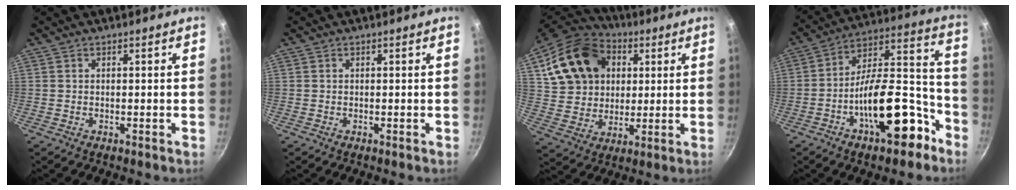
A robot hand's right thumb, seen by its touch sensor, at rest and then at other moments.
{"total": 0.0}
{"total": 20.0, "force": [6.3, 15.6, 10.7], "torque": [-0.184, 0.010, 0.117]}
{"total": 20.4, "force": [-9.5, 9.0, 15.6], "torque": [-0.191, 0.090, -0.148]}